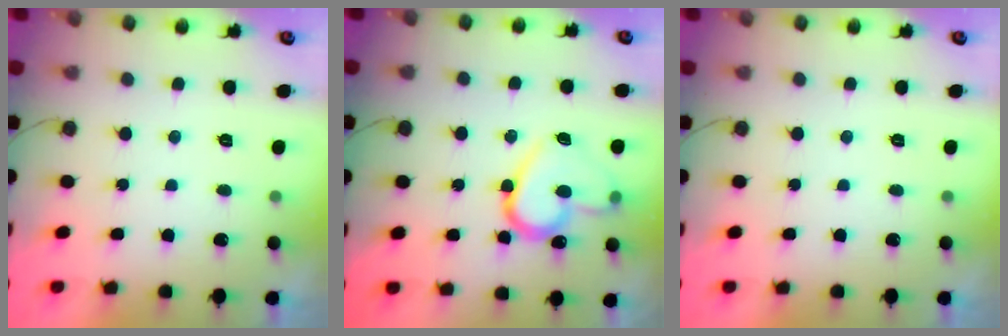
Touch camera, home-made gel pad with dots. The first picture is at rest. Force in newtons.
{"total": 15.5, "press": 15.4, "slide": 1.9}
{"total": 0.0}